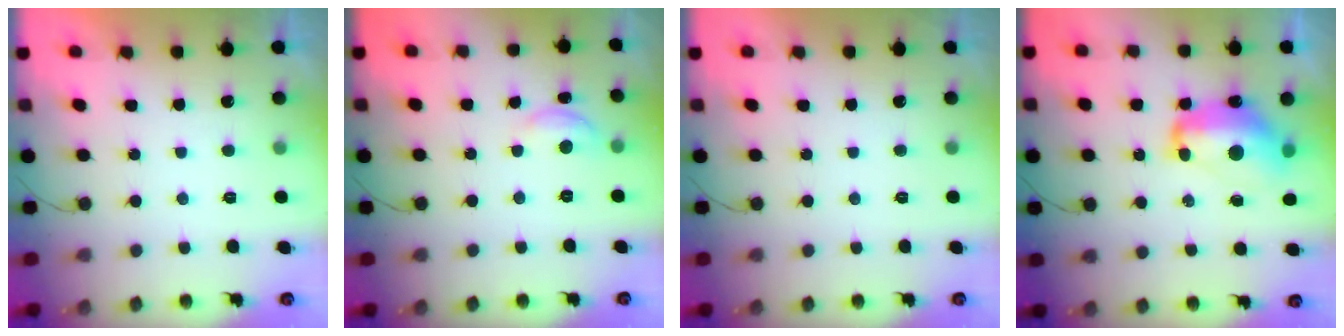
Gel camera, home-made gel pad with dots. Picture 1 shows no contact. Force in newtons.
{"total": 6.4, "press": 6.4, "slide": 0.5}
{"total": 0.0}
{"total": 14.0, "press": 13.9, "slide": 1.7}